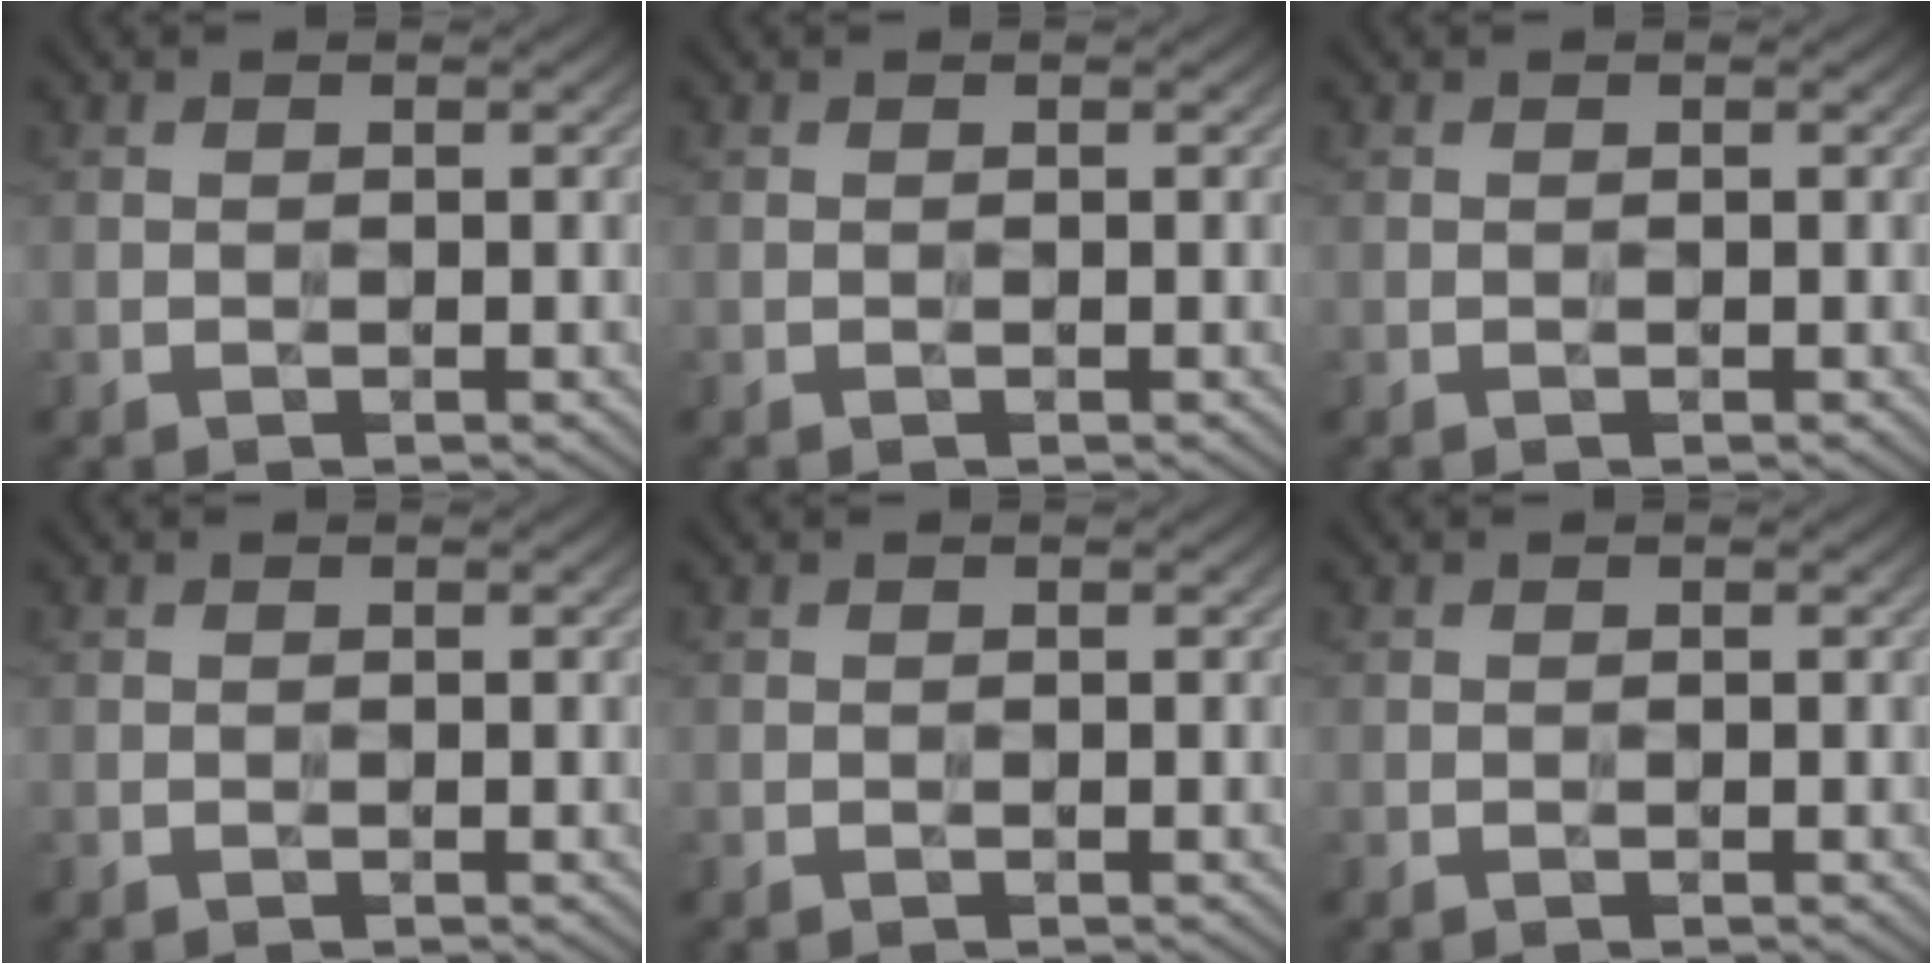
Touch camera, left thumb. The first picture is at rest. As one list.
[{"total": 0.0}, {"total": 0.0}, {"total": 0.0}, {"total": 0.0}, {"total": 0.0}]